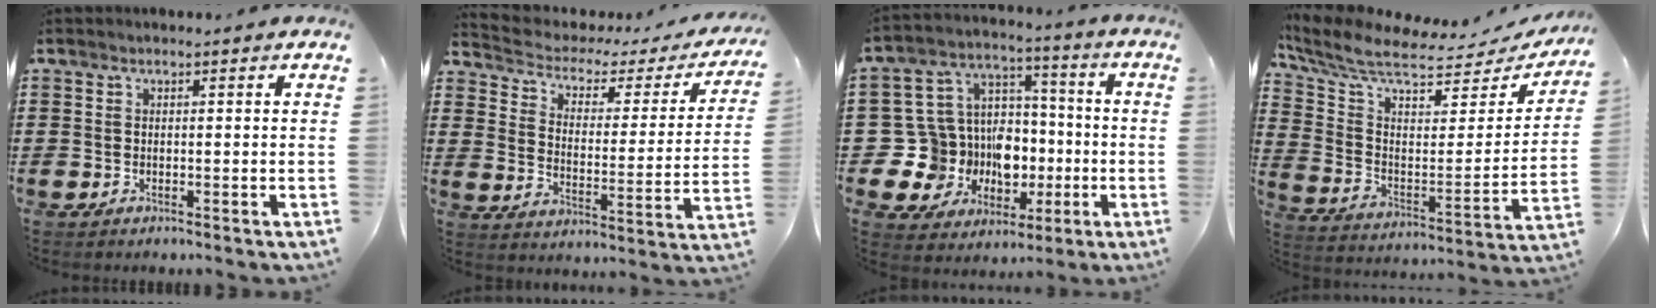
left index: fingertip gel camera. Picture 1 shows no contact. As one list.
[{"total": 2.9, "force": [1.8, 1.6, 1.6], "torque": [-0.047, -0.016, 0.019]}, {"total": 12.5, "force": [-2.4, 11.2, 4.8], "torque": [-0.161, -0.014, -0.025]}, {"total": 8.3, "force": [6.8, 1.7, 4.5], "torque": [-0.117, -0.053, 0.115]}]